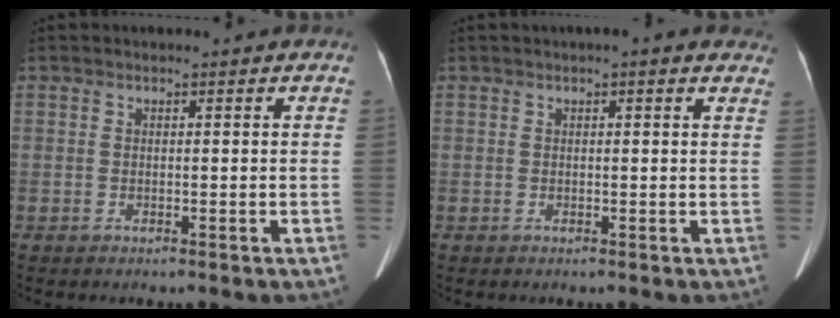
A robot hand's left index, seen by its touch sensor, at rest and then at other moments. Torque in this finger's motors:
{"motor_torque": [0.03, -0.03, 0.00, 0.00]}